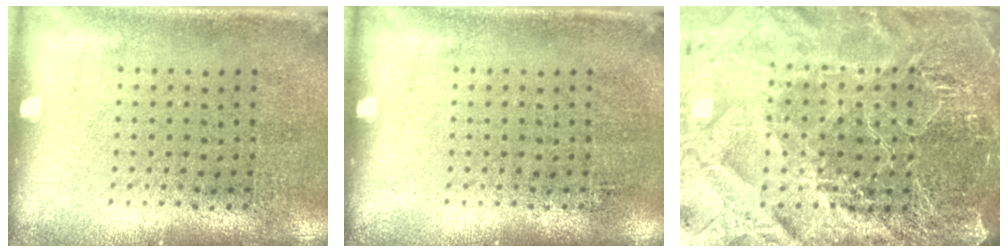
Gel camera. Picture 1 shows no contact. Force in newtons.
{"total": 0.0}
{"total": 6.1, "press": 5.3, "slide": 3.0}